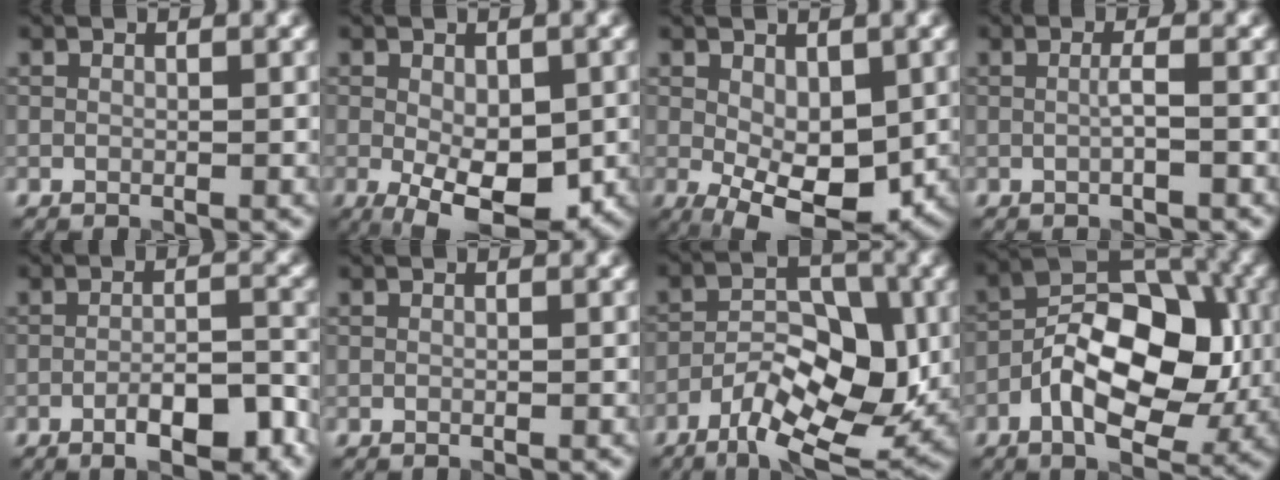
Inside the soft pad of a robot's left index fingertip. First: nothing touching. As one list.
[{"total": 7.9, "force": [-1.9, 3.9, 6.6], "torque": [-0.115, -0.024, -0.017]}, {"total": 7.2, "force": [-1.1, 3.8, 6.0], "torque": [-0.107, -0.016, -0.008]}, {"total": 1.4, "force": [-0.2, 0.2, 1.4], "torque": [-0.021, 0.003, -0.006]}, {"total": 5.5, "force": [-2.8, 1.6, 4.5], "torque": [-0.068, 0.003, -0.039]}, {"total": 0.0}, {"total": 9.1, "force": [-4.1, 4.1, 7.0], "torque": [-0.106, 0.002, -0.070]}, {"total": 10.6, "force": [-2.4, 5.7, 8.7], "torque": [-0.130, 0.011, -0.049]}]